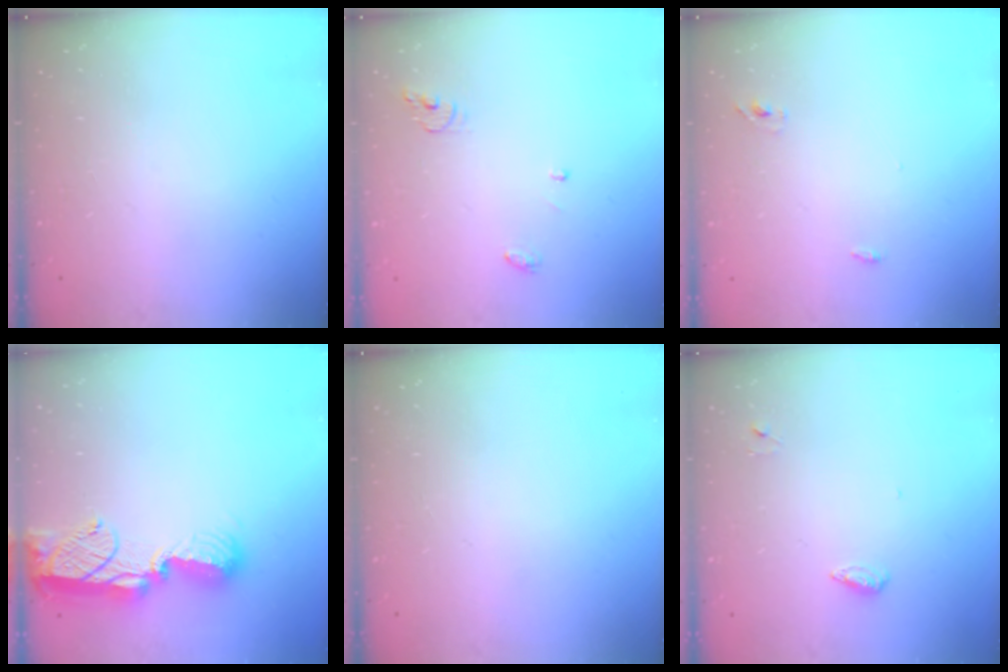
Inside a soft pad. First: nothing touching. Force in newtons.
{"total": 4.5, "press": 4.5, "slide": 0.3}
{"total": 3.0, "press": 2.8, "slide": 1.1}
{"total": 11.4, "press": 11.3, "slide": 1.5}
{"total": 0.0}
{"total": 4.6, "press": 4.4, "slide": 1.0}